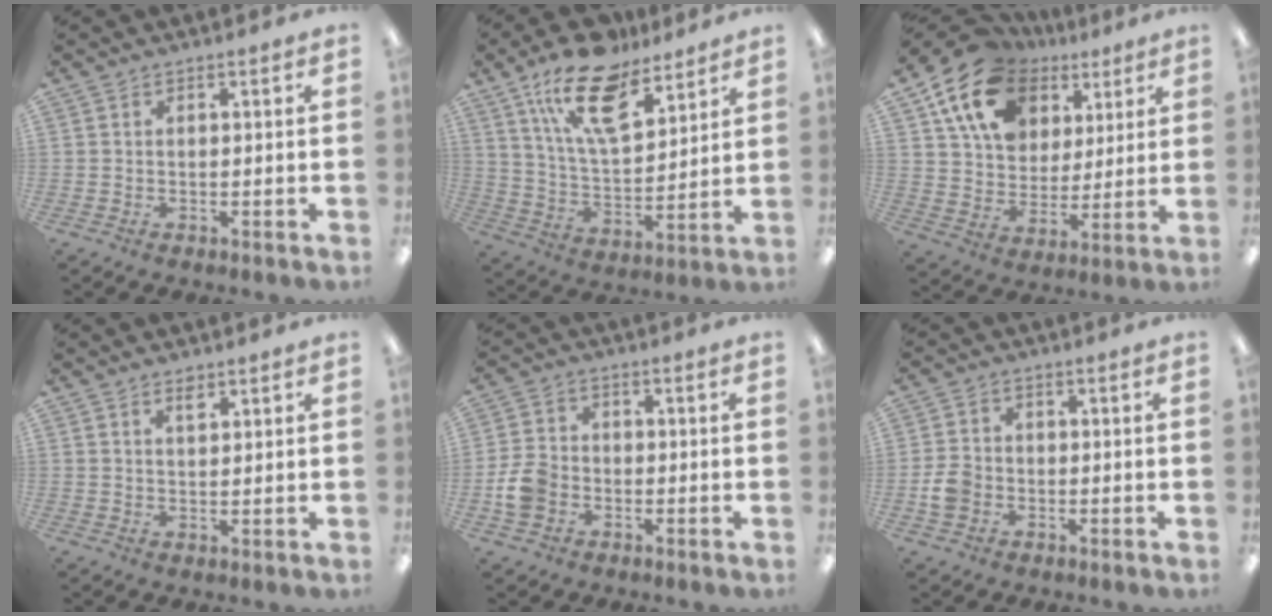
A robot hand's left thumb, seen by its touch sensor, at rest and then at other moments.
{"total": 18.4, "force": [12.1, 8.0, 11.2], "torque": [-0.204, -0.052, 0.215]}
{"total": 18.2, "force": [10.2, 12.8, 7.8], "torque": [-0.150, -0.042, 0.194]}
{"total": 2.2, "force": [1.7, 0.8, 1.2], "torque": [-0.020, -0.003, 0.029]}
{"total": 6.8, "force": [-2.1, 5.4, 3.7], "torque": [-0.085, 0.012, -0.039]}
{"total": 4.9, "force": [-1.4, 3.9, 2.5], "torque": [-0.047, 0.009, -0.025]}